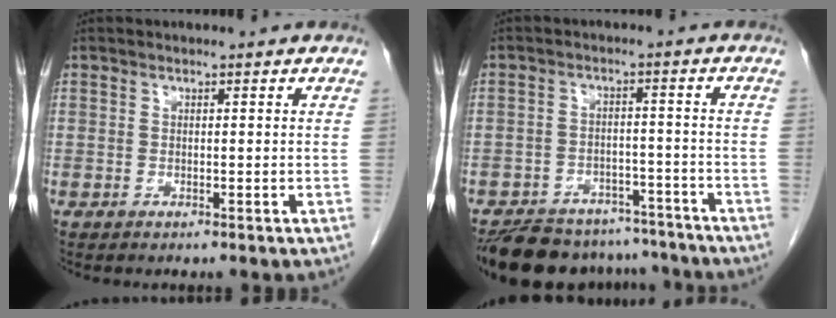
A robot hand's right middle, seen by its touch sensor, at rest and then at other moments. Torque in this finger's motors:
{"motor_torque": [1.12, -1.02, 0.19, 0.07]}